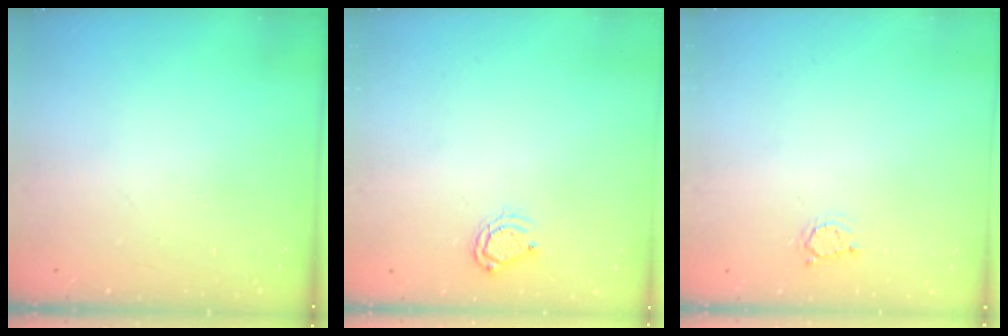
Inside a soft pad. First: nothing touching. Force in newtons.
{"total": 5.2, "press": 5.1, "slide": 0.5}
{"total": 2.5, "press": 2.5, "slide": 0.4}